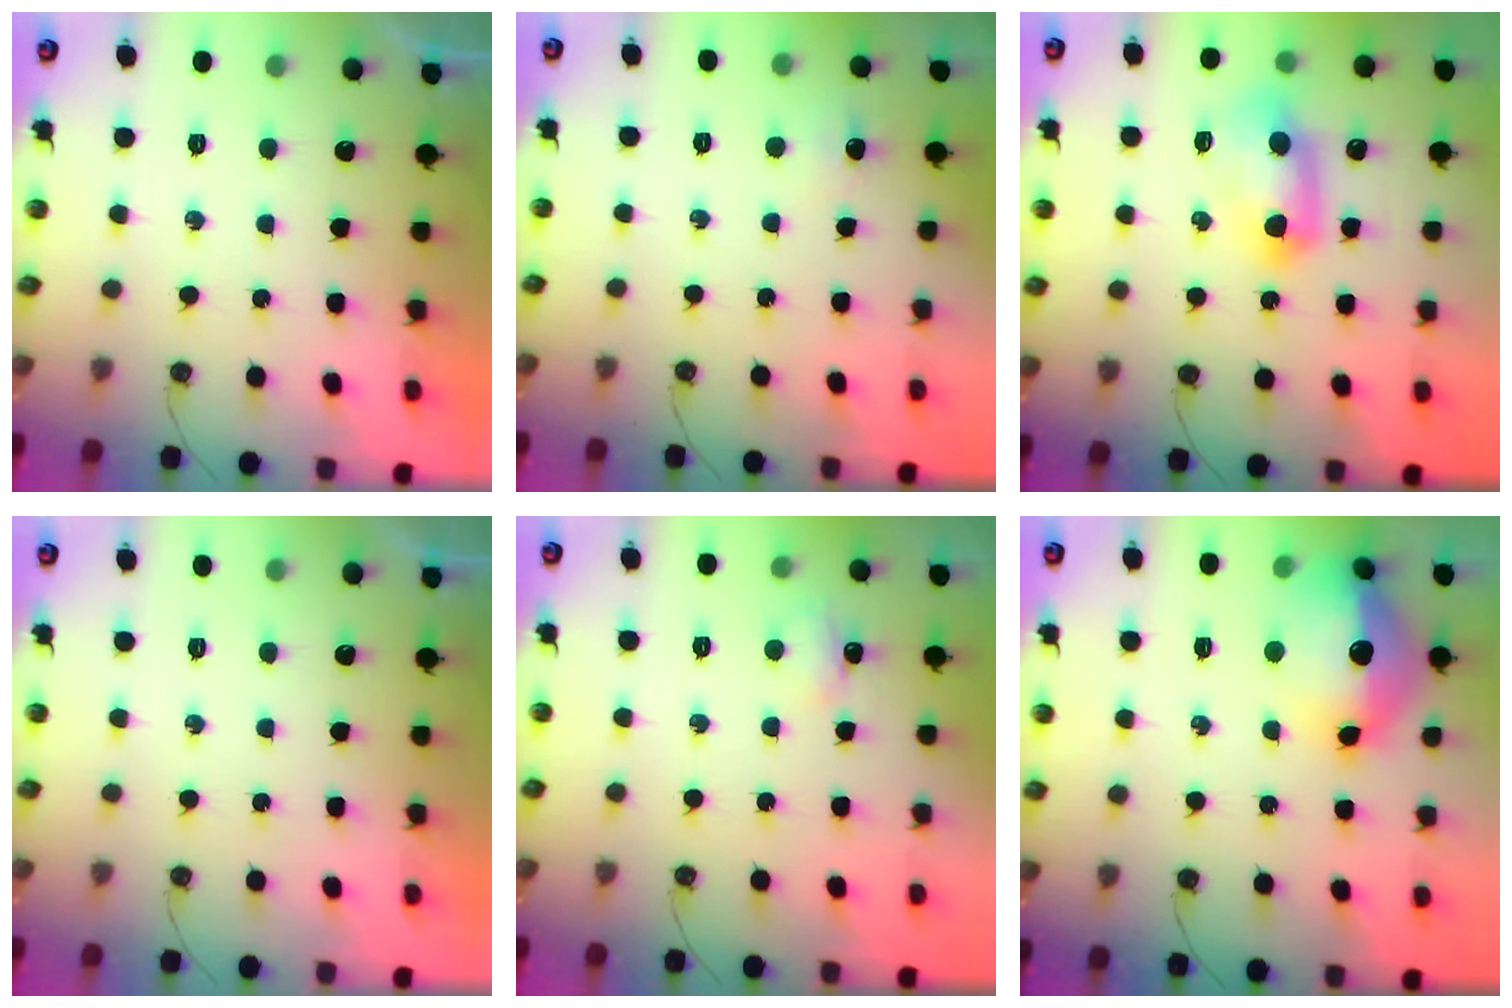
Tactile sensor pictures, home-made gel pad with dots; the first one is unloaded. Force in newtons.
{"total": 13.4, "press": 3.3, "slide": 13.0}
{"total": 12.0, "press": 12.0, "slide": 1.2}
{"total": 0.0}
{"total": 5.2, "press": 5.1, "slide": 0.9}
{"total": 17.0, "press": 16.9, "slide": 1.6}